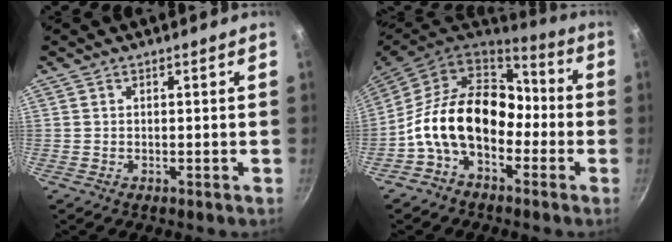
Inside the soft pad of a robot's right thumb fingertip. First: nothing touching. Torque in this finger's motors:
{"motor_torque": [0.60, 1.87, 1.40, -1.37, 0.27]}